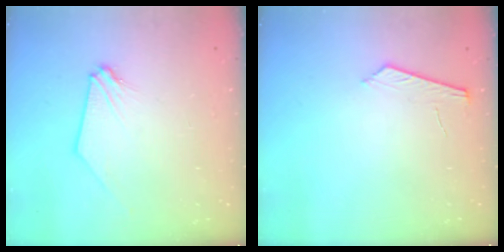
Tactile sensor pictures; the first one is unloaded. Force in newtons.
{"total": 5.3, "press": 5.3, "slide": 0.5}